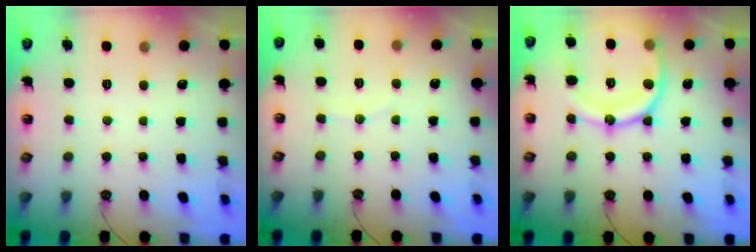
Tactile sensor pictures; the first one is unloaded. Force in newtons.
{"total": 2.6, "press": 2.6, "slide": 0.2}
{"total": 17.7, "press": 17.6, "slide": 1.5}